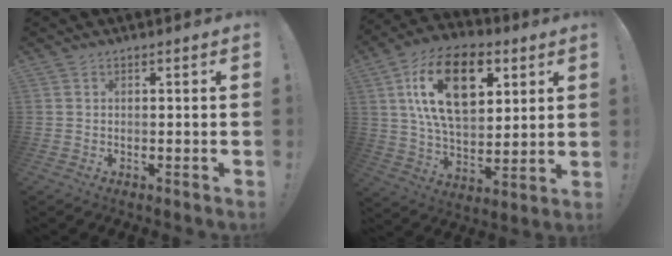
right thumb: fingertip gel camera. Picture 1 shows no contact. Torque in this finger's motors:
{"motor_torque": [1.72, 3.29, 0.58, 0.13, 0.18]}